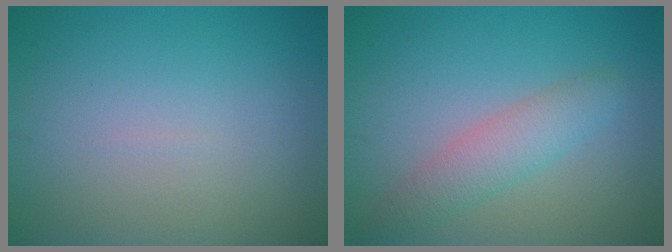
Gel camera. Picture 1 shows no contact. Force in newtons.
{"total": 3.0, "press": 2.9, "slide": 0.2}